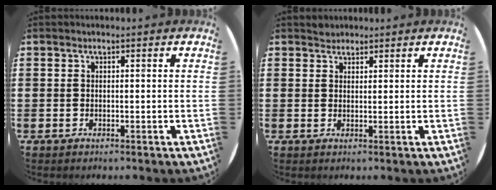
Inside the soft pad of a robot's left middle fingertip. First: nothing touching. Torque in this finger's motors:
{"motor_torque": [0.40, -0.41, -0.01, 0.01]}